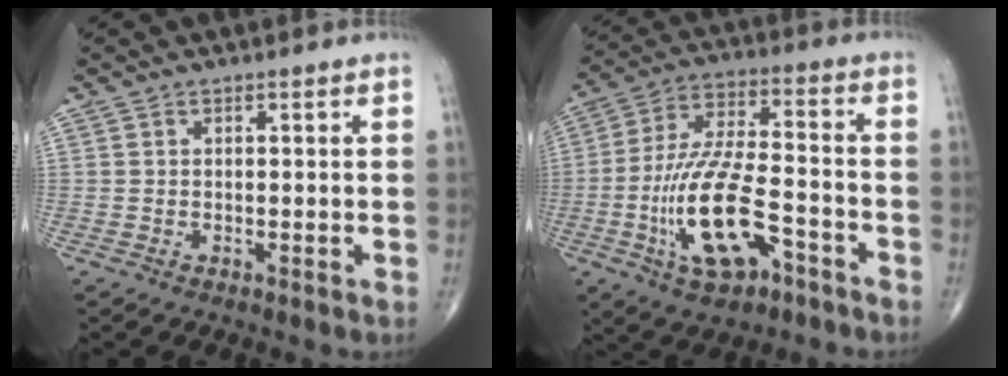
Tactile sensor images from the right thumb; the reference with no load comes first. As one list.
[{"total": 17.0, "force": [-6.4, 7.0, 14.1], "torque": [-0.274, 0.036, -0.108]}]